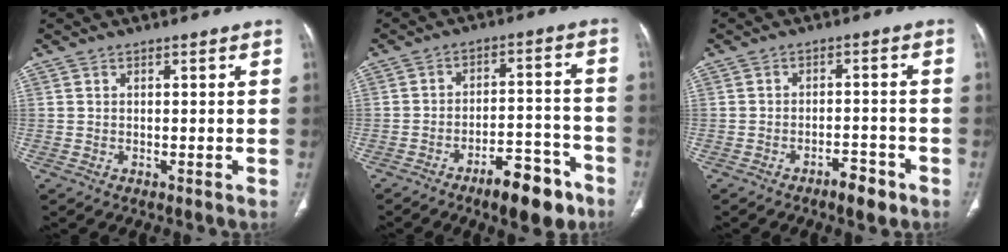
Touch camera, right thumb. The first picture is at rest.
{"total": 11.2, "force": [-7.5, 4.0, 7.2], "torque": [-0.087, 0.057, -0.115]}
{"total": 4.3, "force": [-3.1, 1.6, 2.6], "torque": [-0.031, 0.021, -0.045]}